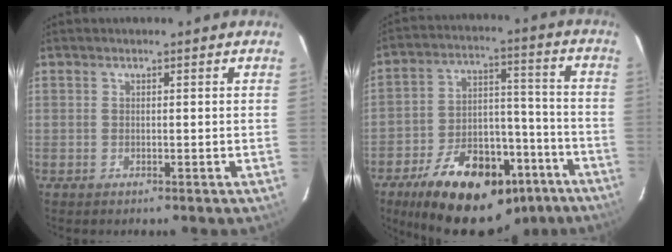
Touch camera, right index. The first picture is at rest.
{"total": 25.1, "force": [-16.7, 12.6, 13.8], "torque": [-0.246, 0.030, -0.229]}